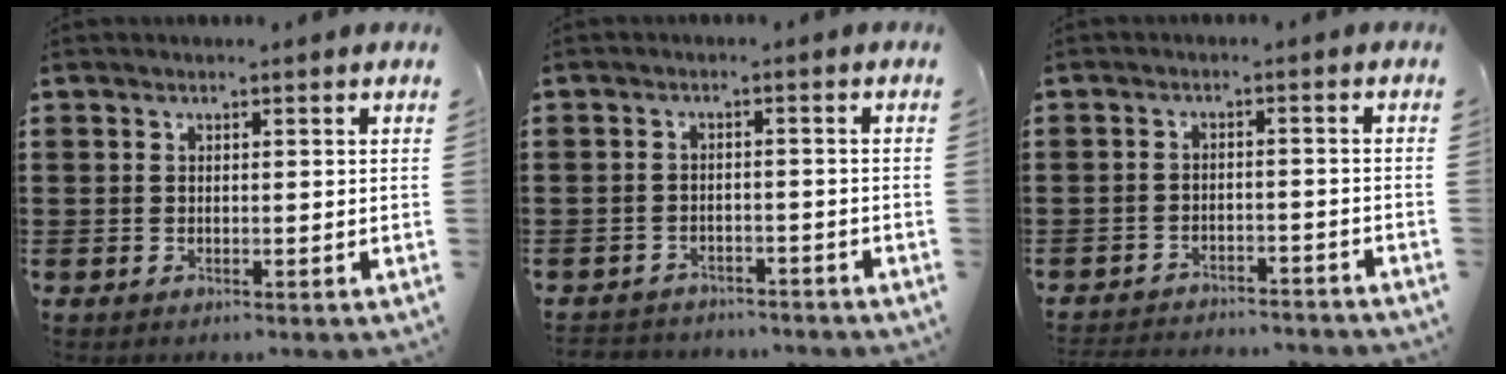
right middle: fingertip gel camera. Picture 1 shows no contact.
{"total": 2.5, "force": [-2.5, 0.4, -0.2], "torque": [-0.005, -0.001, -0.055]}
{"total": 3.2, "force": [-3.2, 0.2, 0.0], "torque": [-0.006, 0.000, -0.067]}